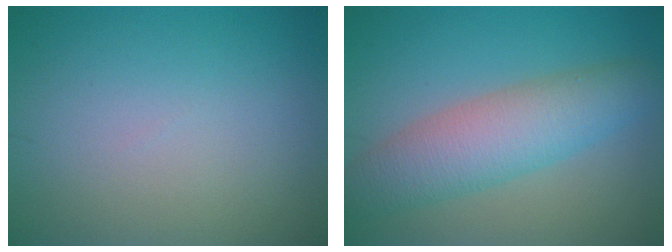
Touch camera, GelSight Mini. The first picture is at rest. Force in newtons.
{"total": 6.0, "press": 6.0, "slide": 0.1}